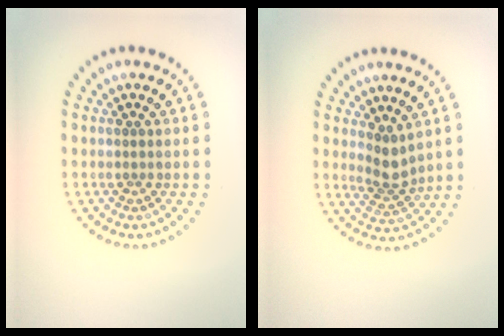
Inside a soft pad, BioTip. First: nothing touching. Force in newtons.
{"total": 2.5, "press": 1.9, "slide": 1.6}